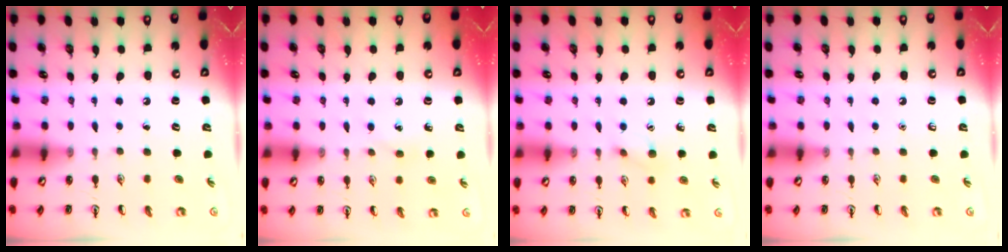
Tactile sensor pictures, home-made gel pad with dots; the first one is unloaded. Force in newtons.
{"total": 5.4, "press": 5.1, "slide": 1.7}
{"total": 6.7, "press": 6.6, "slide": 1.3}
{"total": 0.0}